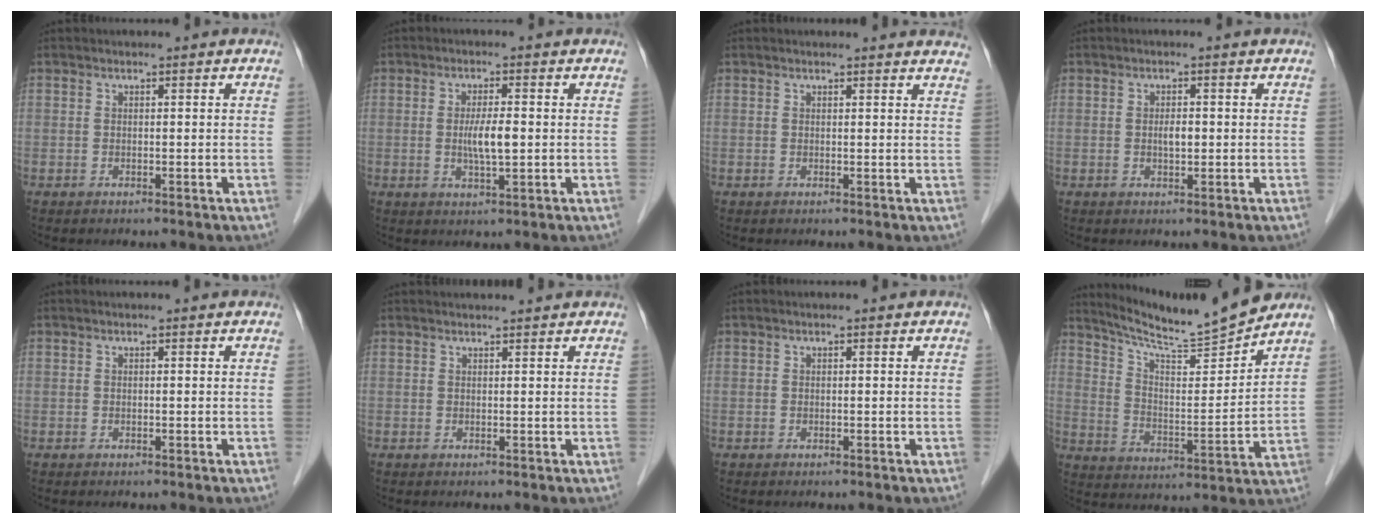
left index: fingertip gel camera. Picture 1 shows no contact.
{"total": 4.3, "force": [-0.2, 0.7, 4.2], "torque": [-0.083, -0.005, -0.002]}
{"total": 7.2, "force": [7.0, 0.6, 1.6], "torque": [-0.008, -0.004, 0.050]}
{"total": 1.8, "force": [0.0, 0.7, 1.6], "torque": [-0.029, 0.001, 0.000]}
{"total": 0.0}
{"total": 3.3, "force": [3.2, -0.2, 0.8], "torque": [-0.010, 0.018, 0.039]}
{"total": 0.0}
{"total": 13.3, "force": [12.6, -1.0, 4.1], "torque": [-0.076, -0.008, 0.208]}